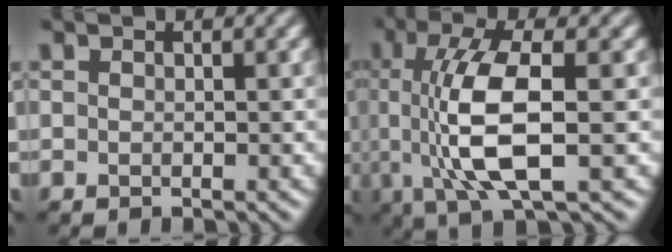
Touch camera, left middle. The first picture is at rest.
{"total": 8.4, "force": [0.0, 2.6, 8.0], "torque": [-0.161, -0.005, 0.004]}